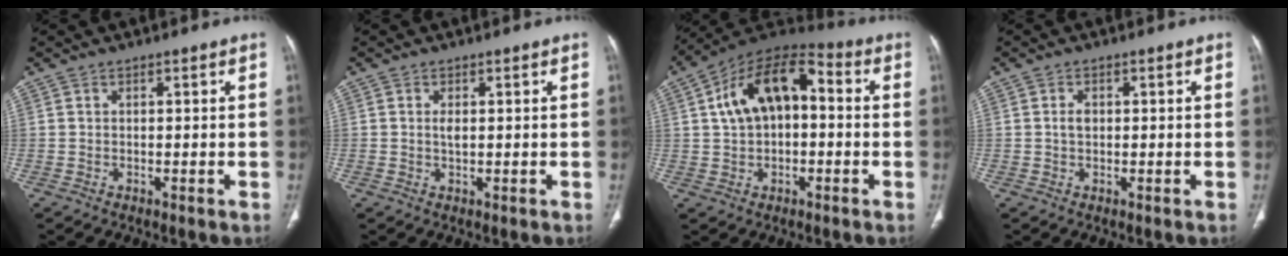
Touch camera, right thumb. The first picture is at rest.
{"total": 1.3, "force": [0.2, 0.6, 1.2], "torque": [-0.024, -0.001, 0.006]}
{"total": 15.0, "force": [2.0, 8.7, 12.0], "torque": [-0.188, 0.042, 0.021]}
{"total": 1.7, "force": [0.1, 1.1, 1.2], "torque": [-0.023, 0.003, 0.002]}